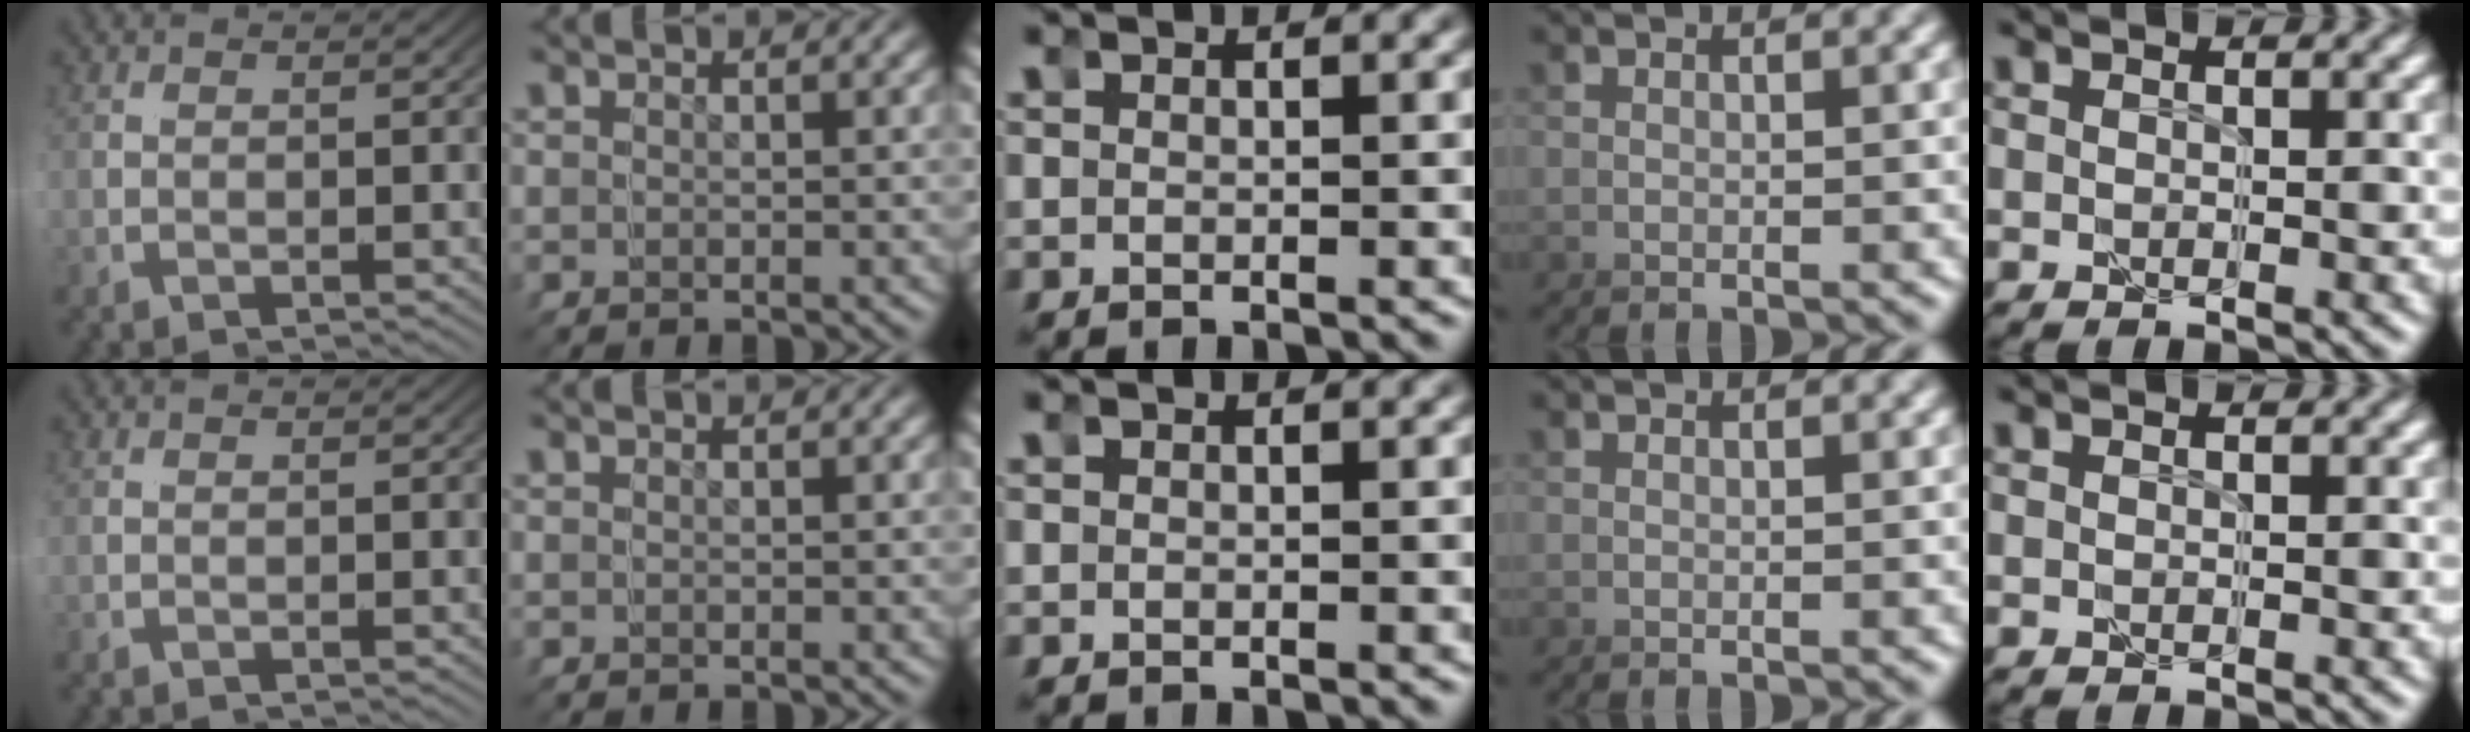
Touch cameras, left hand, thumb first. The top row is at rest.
{}